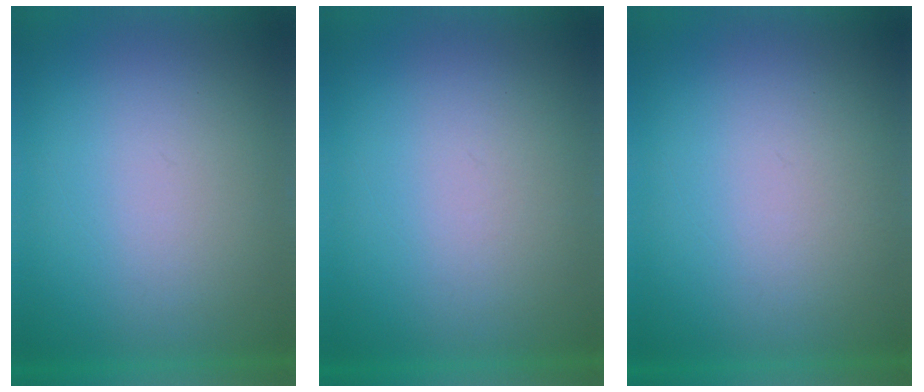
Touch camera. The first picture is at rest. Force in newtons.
{"total": 1.1}
{"total": 1.0}